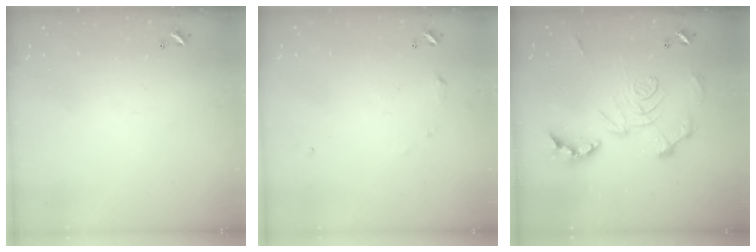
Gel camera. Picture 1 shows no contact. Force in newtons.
{"total": 5.9, "press": 5.9, "slide": 0.8}
{"total": 3.4, "press": 2.7, "slide": 2.0}